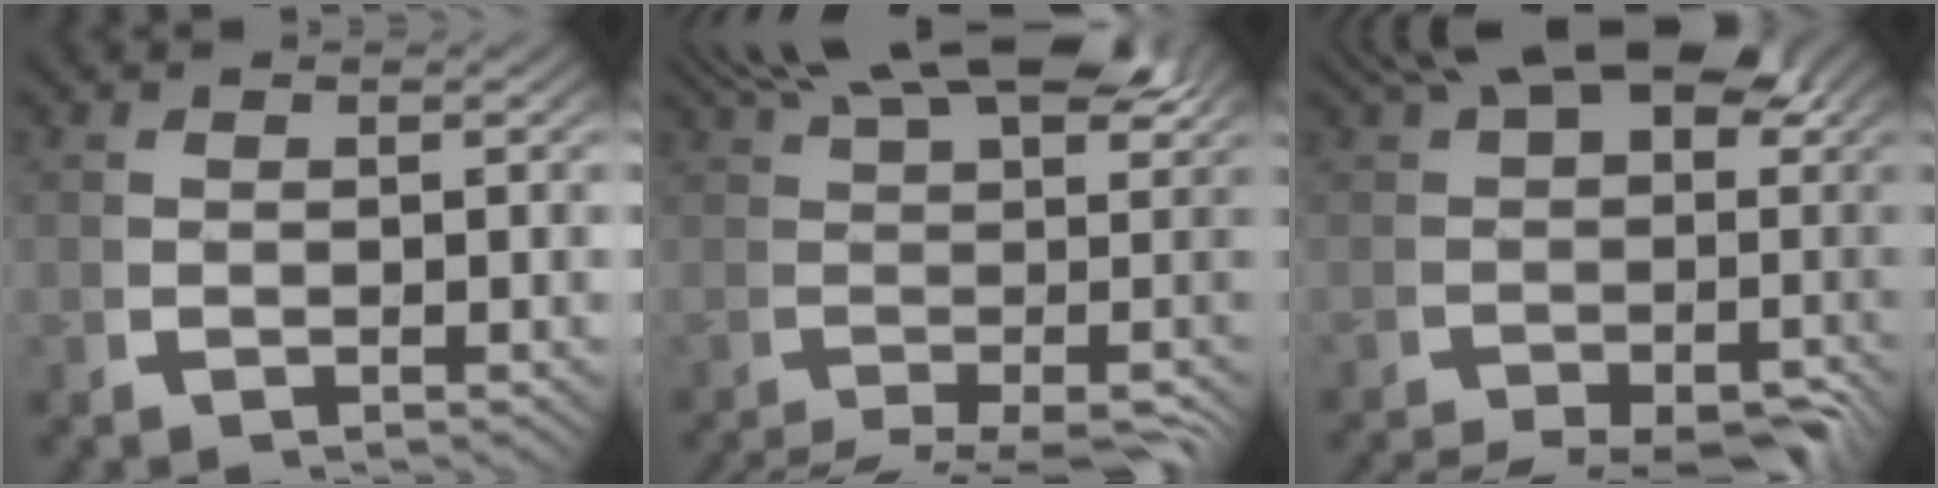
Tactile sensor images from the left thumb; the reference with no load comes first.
{"total": 13.5, "force": [-1.1, 7.2, 11.4], "torque": [-0.142, -0.017, -0.011]}
{"total": 12.8, "force": [-2.0, 8.2, 9.7], "torque": [-0.131, -0.037, -0.023]}